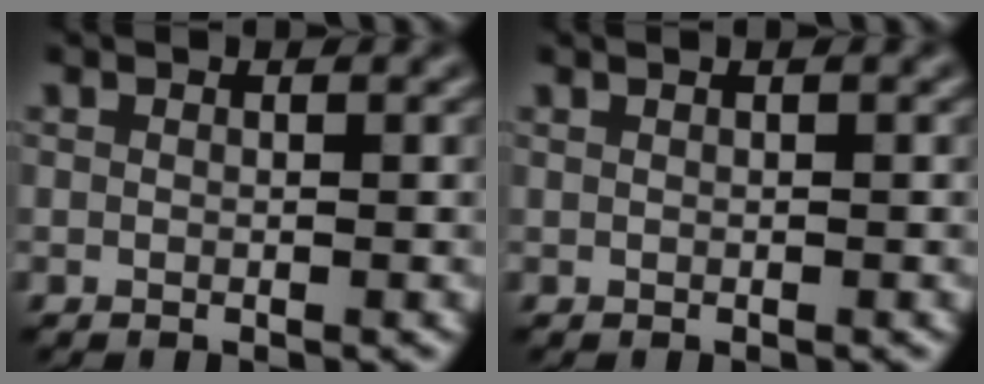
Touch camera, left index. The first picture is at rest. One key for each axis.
{"total": 0.9, "fx": 0.5, "fy": 0.4, "fz": 0.7, "tx": -0.009, "ty": 0.001, "tz": 0.000}